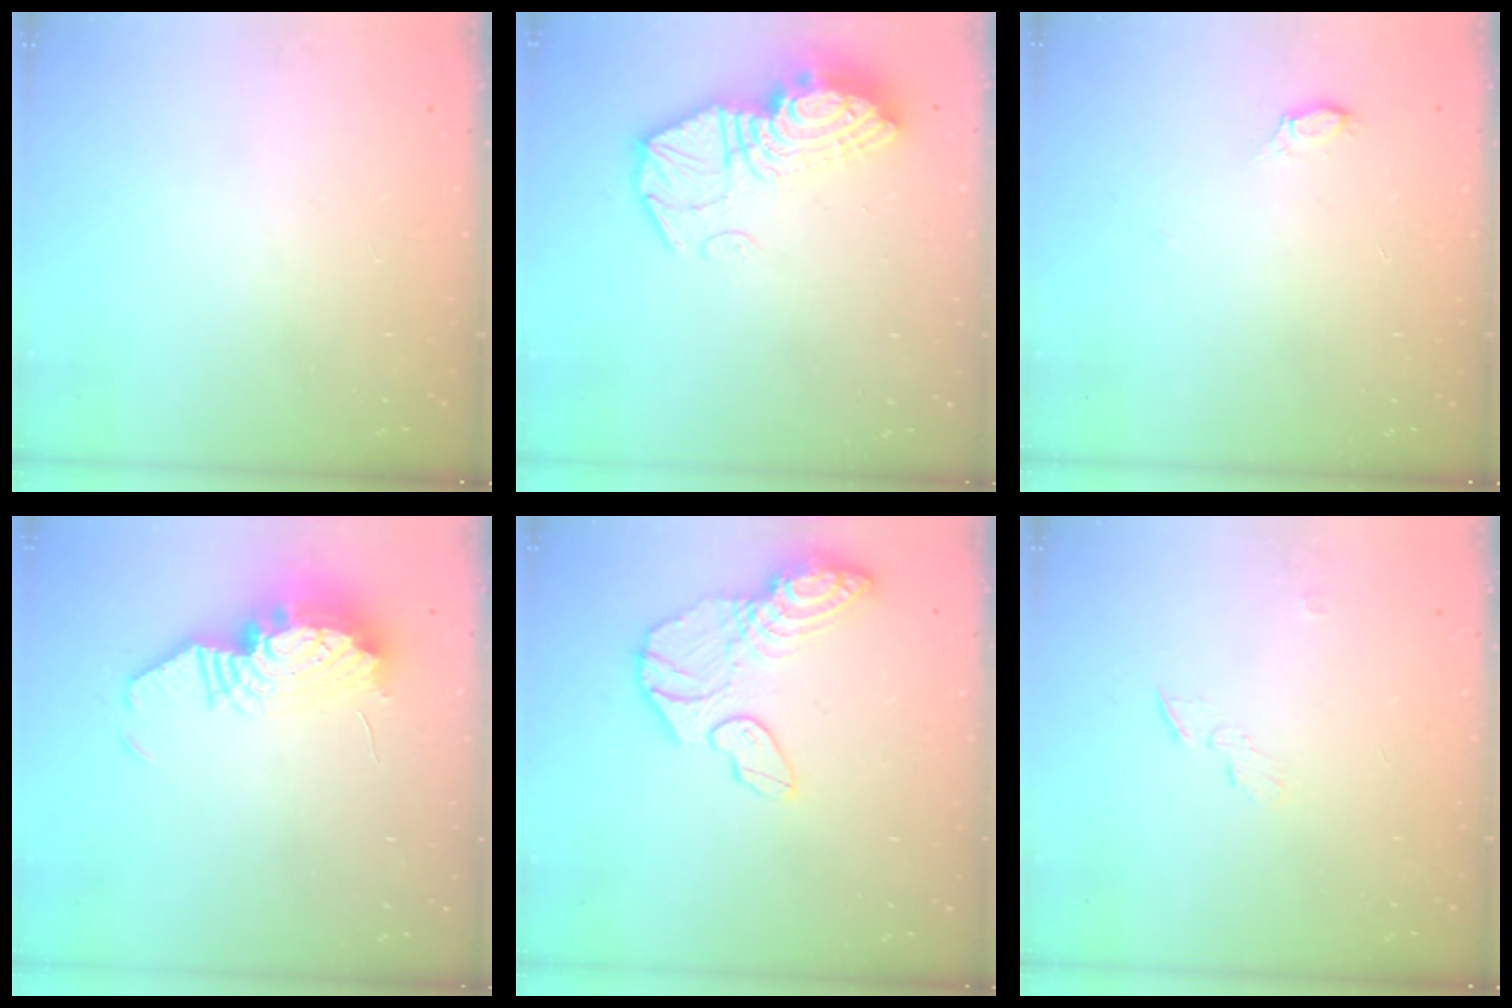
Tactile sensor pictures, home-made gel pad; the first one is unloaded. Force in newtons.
{"total": 16.5, "press": 16.4, "slide": 1.4}
{"total": 2.6, "press": 2.6, "slide": 0.2}
{"total": 13.2, "press": 13.1, "slide": 1.1}
{"total": 13.7, "press": 13.5, "slide": 2.0}
{"total": 3.9, "press": 3.9, "slide": 0.3}